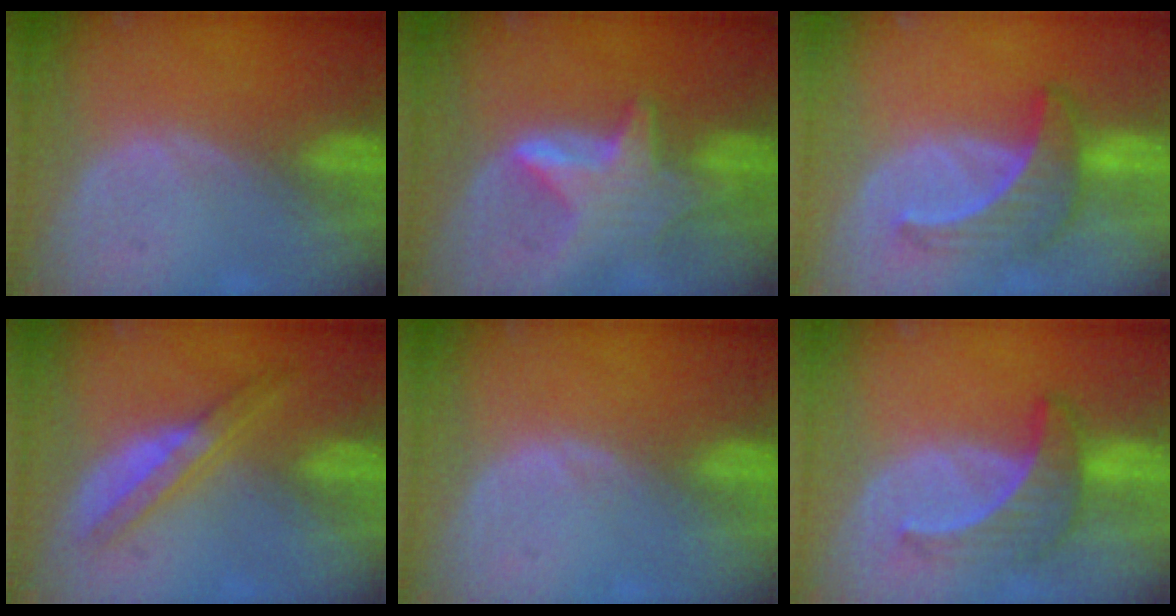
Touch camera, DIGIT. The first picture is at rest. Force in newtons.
{"total": 6.6, "press": 6.5, "slide": 1.1}
{"total": 6.7, "press": 6.4, "slide": 1.9}
{"total": 5.5, "press": 5.2, "slide": 1.8}
{"total": 0.5, "press": 0.5, "slide": 0.1}
{"total": 6.3, "press": 6.0, "slide": 1.8}